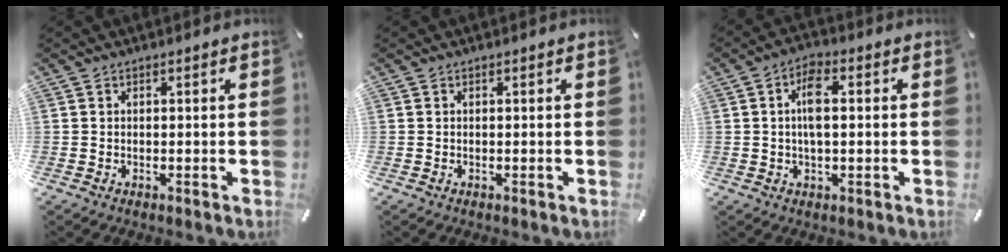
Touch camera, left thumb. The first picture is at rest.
{"total": 0.0}
{"total": 6.5, "force": [0.7, 3.2, 5.7], "torque": [-0.102, 0.006, 0.006]}